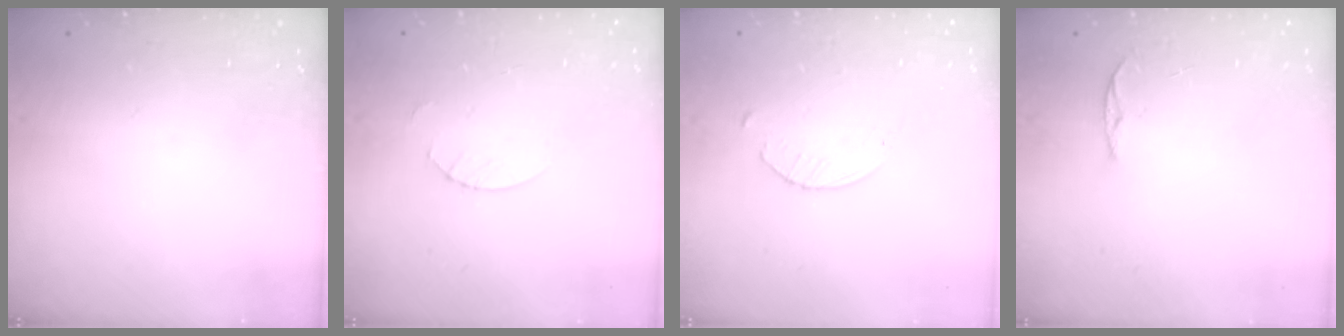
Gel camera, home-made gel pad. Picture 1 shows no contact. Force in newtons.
{"total": 1.8, "press": 1.8, "slide": 0.2}
{"total": 2.0, "press": 2.0, "slide": 0.3}
{"total": 3.3, "press": 3.3, "slide": 0.4}